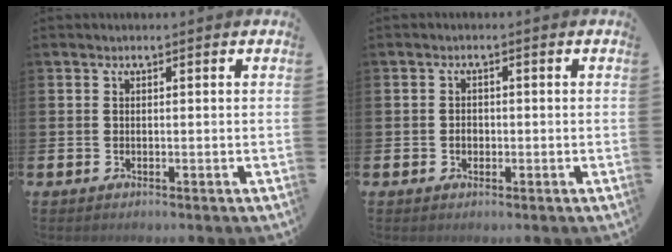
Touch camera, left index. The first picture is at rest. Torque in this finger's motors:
{"motor_torque": [-0.01, 0.03, 0.00, 0.00]}